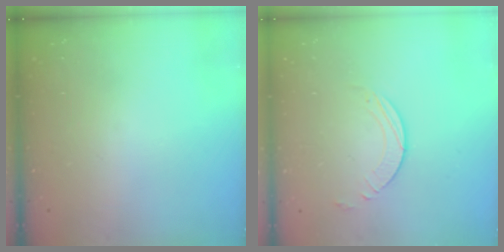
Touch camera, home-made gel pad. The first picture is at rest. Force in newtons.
{"total": 3.9, "press": 3.8, "slide": 0.5}